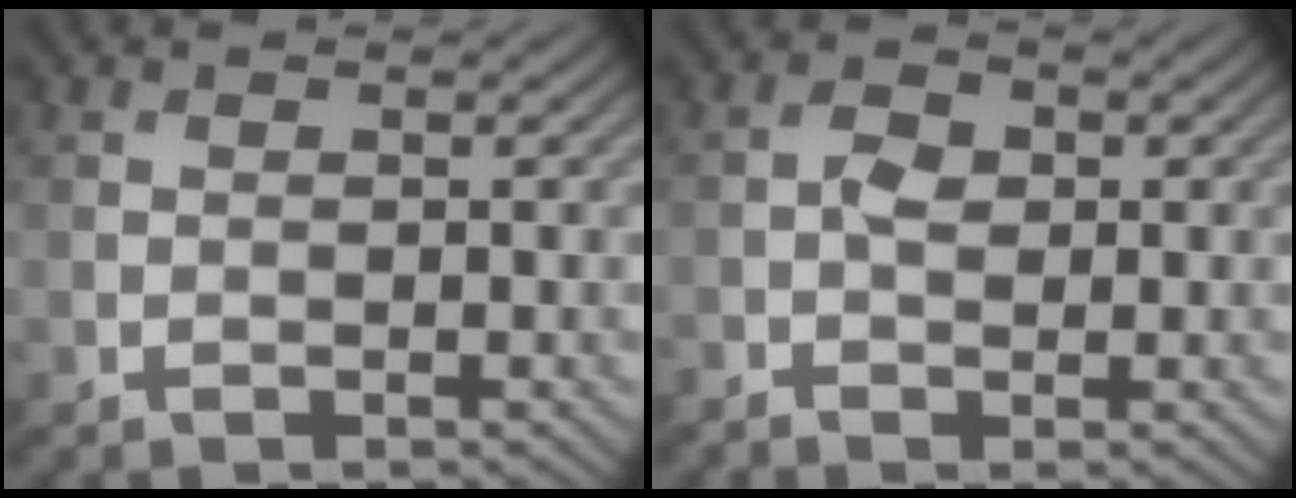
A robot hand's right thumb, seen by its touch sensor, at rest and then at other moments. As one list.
[{"total": 2.3, "force": [-0.5, 1.5, 1.7], "torque": [-0.036, 0.003, -0.014]}]